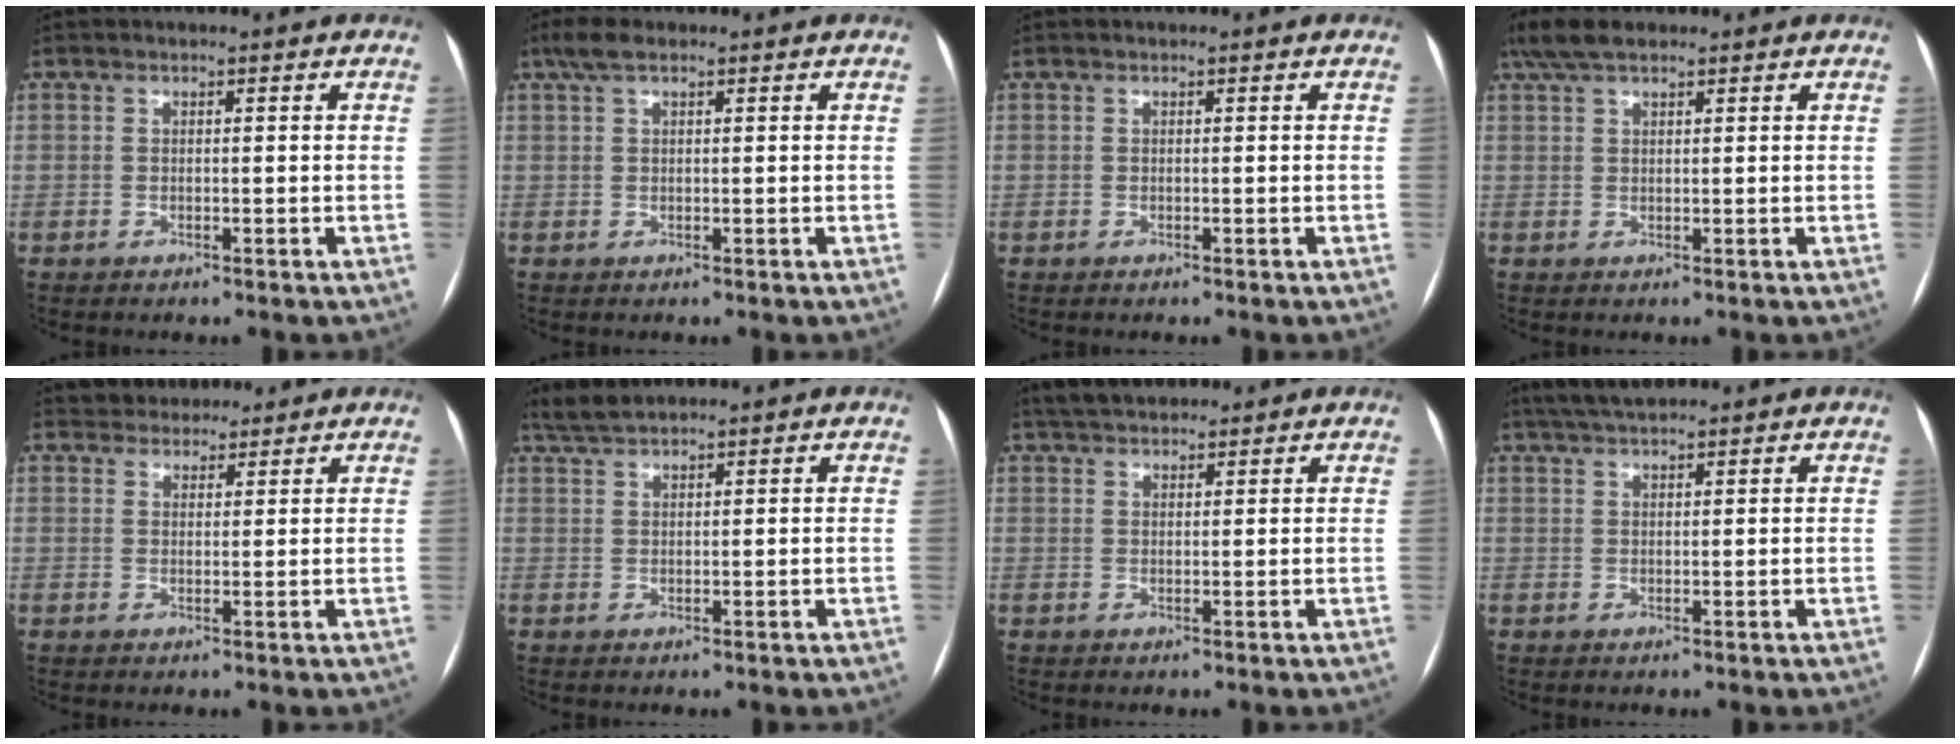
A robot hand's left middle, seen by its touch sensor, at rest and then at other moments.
{"total": 3.1, "force": [2.0, 1.0, 2.2], "torque": [-0.050, 0.024, 0.041]}
{"total": 0.0}
{"total": 5.1, "force": [3.8, 1.6, 3.0], "torque": [-0.068, 0.029, 0.074]}
{"total": 4.3, "force": [3.8, 2.0, 0.3], "torque": [0.002, 0.020, 0.056]}
{"total": 2.7, "force": [2.6, 0.1, 0.9], "torque": [-0.022, 0.016, 0.054]}
{"total": 5.3, "force": [4.5, 1.8, 2.0], "torque": [-0.030, 0.030, 0.077]}
{"total": 4.5, "force": [3.8, 0.6, 2.2], "torque": [-0.040, 0.026, 0.069]}